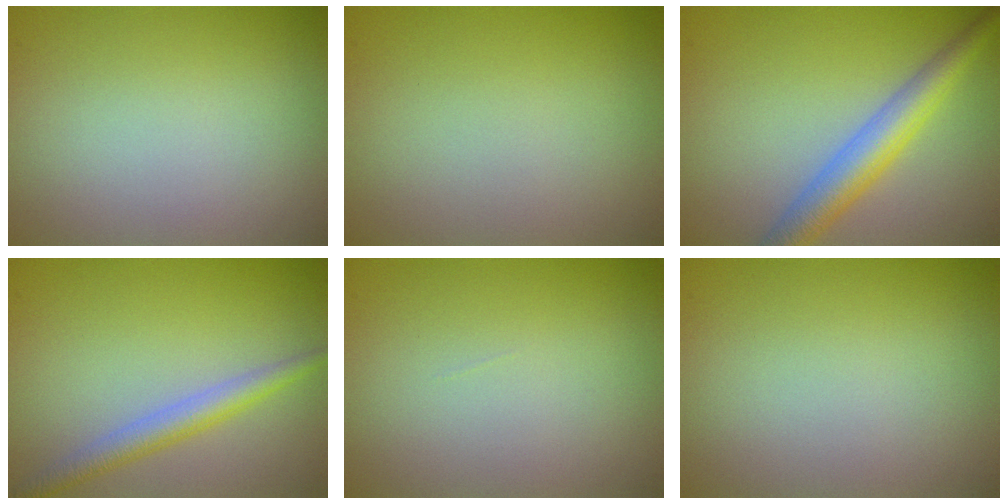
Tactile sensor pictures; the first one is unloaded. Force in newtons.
{"total": 0.0}
{"total": 4.6, "press": 4.6, "slide": 0.1}
{"total": 2.8, "press": 2.8, "slide": 0.1}
{"total": 0.0}
{"total": 0.0}